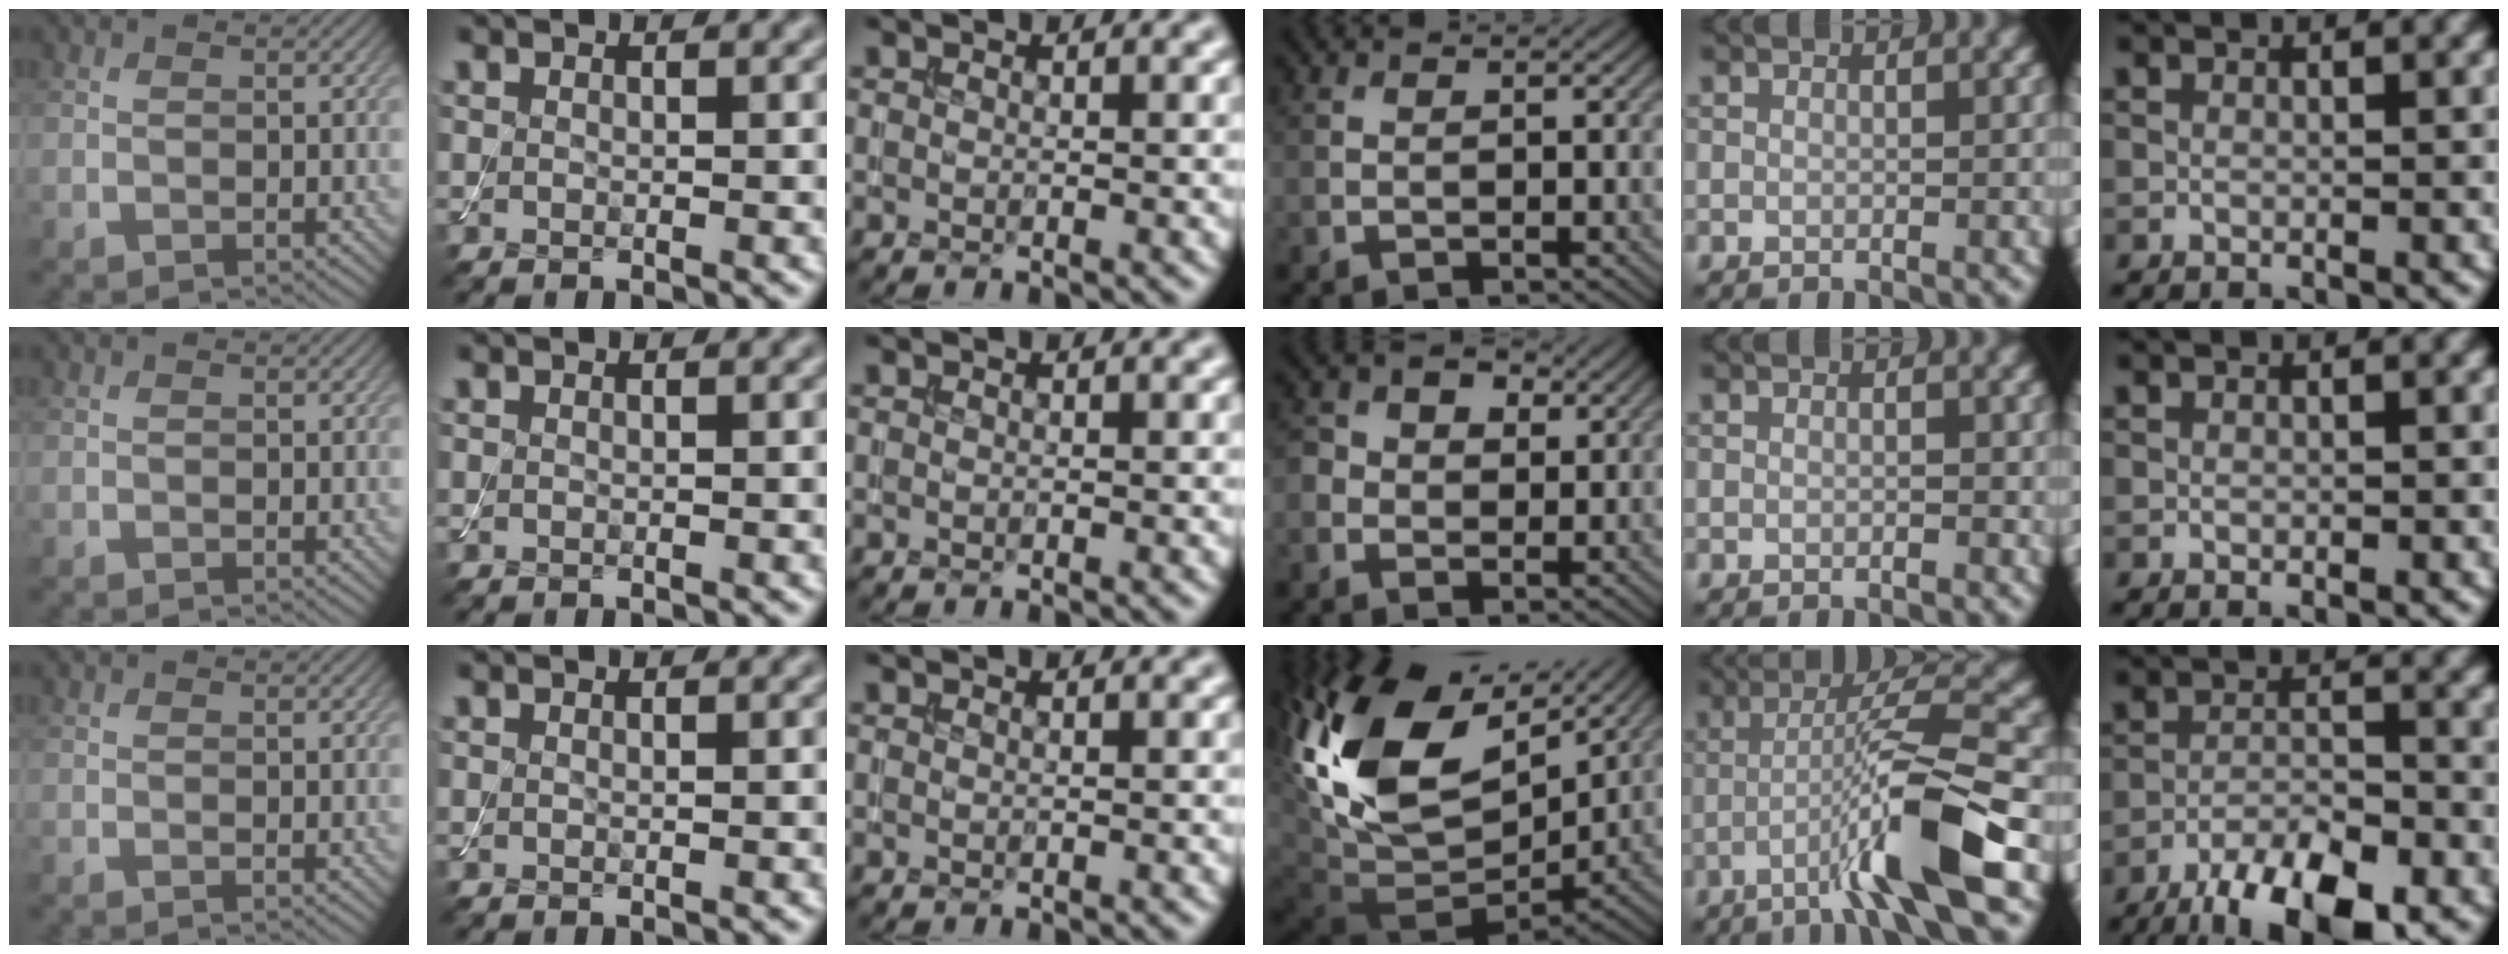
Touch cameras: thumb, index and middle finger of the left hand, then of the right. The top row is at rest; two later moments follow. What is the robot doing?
{"motion": "assemble", "object": "toy tower of hanoi"}